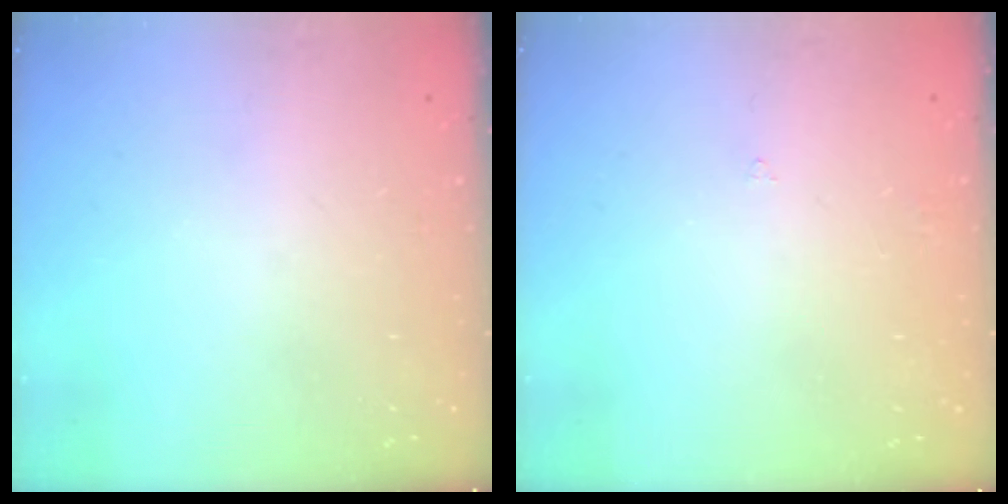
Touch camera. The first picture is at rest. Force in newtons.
{"total": 1.6, "press": 1.5, "slide": 0.4}